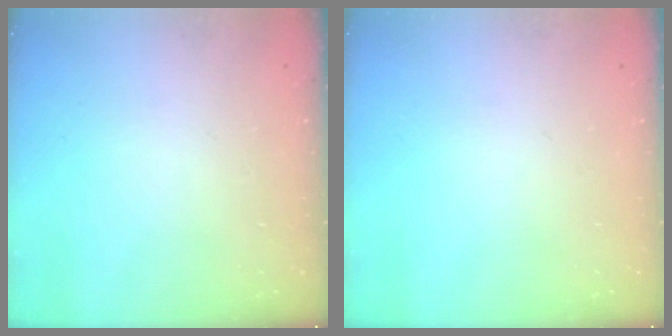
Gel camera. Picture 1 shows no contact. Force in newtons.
{"total": 0.0}